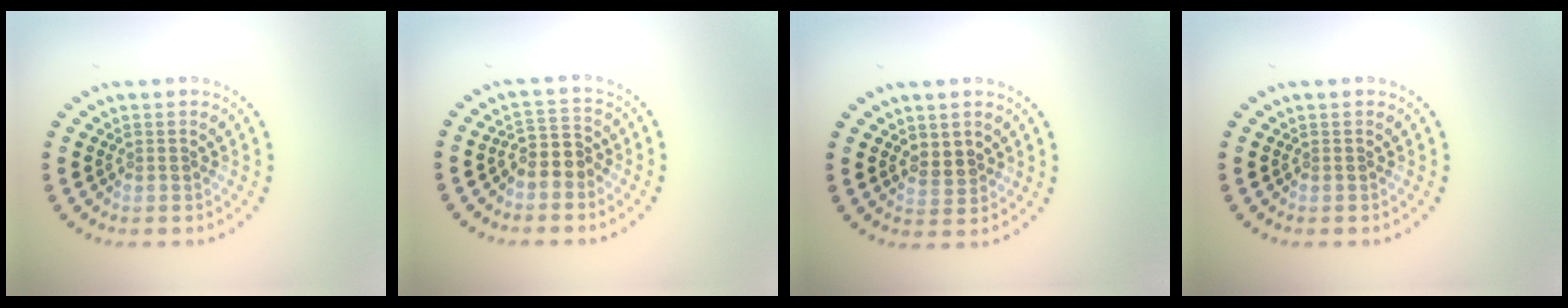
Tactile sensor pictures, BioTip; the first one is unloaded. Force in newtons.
{"total": 2.5, "press": 2.2, "slide": 1.1}
{"total": 1.8, "press": 1.6, "slide": 0.7}
{"total": 0.0}